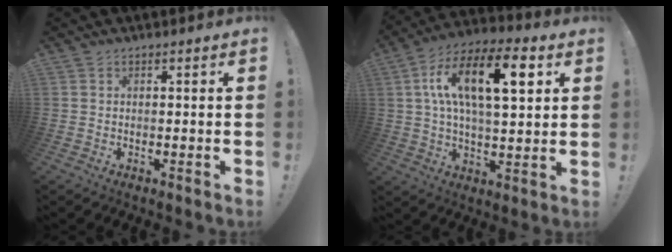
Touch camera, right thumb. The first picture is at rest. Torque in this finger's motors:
{"motor_torque": [2.50, 2.51, 0.31, 0.27, 0.28]}